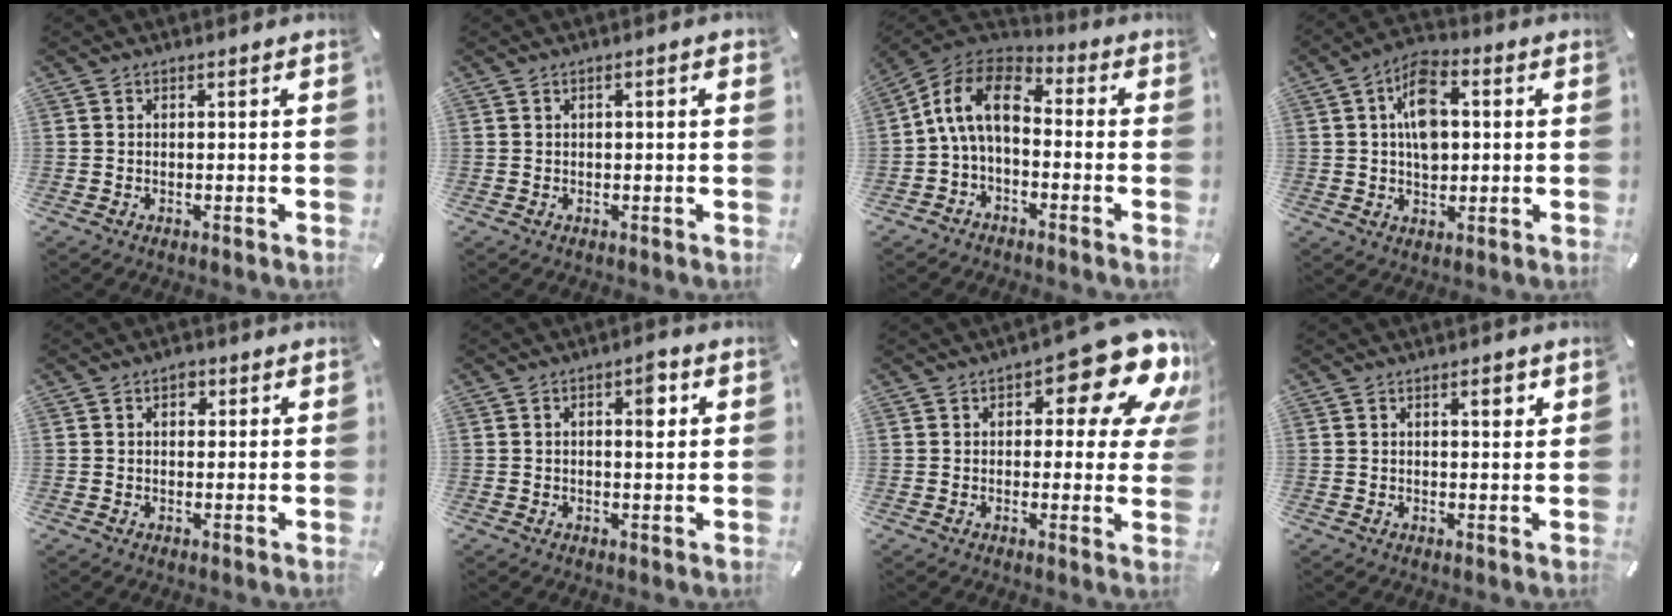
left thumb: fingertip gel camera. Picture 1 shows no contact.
{"total": 1.2, "force": [0.1, 0.1, 1.2], "torque": [-0.021, -0.001, 0.002]}
{"total": 11.4, "force": [-1.0, 7.3, 8.8], "torque": [-0.188, 0.014, -0.022]}
{"total": 9.8, "force": [1.4, 6.5, 7.2], "torque": [-0.113, 0.005, 0.023]}
{"total": 2.5, "force": [1.0, 1.8, 1.5], "torque": [-0.018, 0.001, 0.012]}
{"total": 5.1, "force": [1.4, 2.1, 4.4], "torque": [-0.051, -0.008, 0.014]}
{"total": 16.3, "force": [8.5, 6.8, 12.1], "torque": [-0.148, -0.058, 0.138]}
{"total": 3.0, "force": [1.5, 0.9, 2.4], "torque": [-0.034, -0.002, 0.021]}